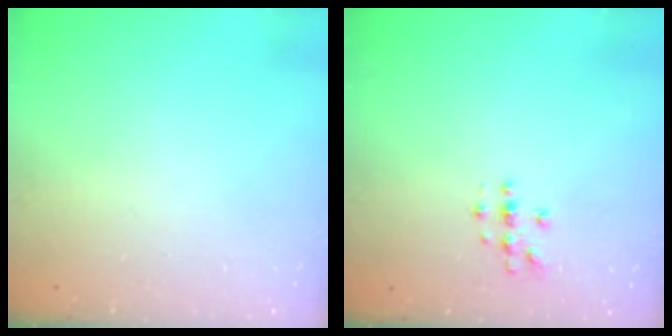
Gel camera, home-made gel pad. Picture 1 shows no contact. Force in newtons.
{"total": 3.0, "press": 3.0, "slide": 0.3}